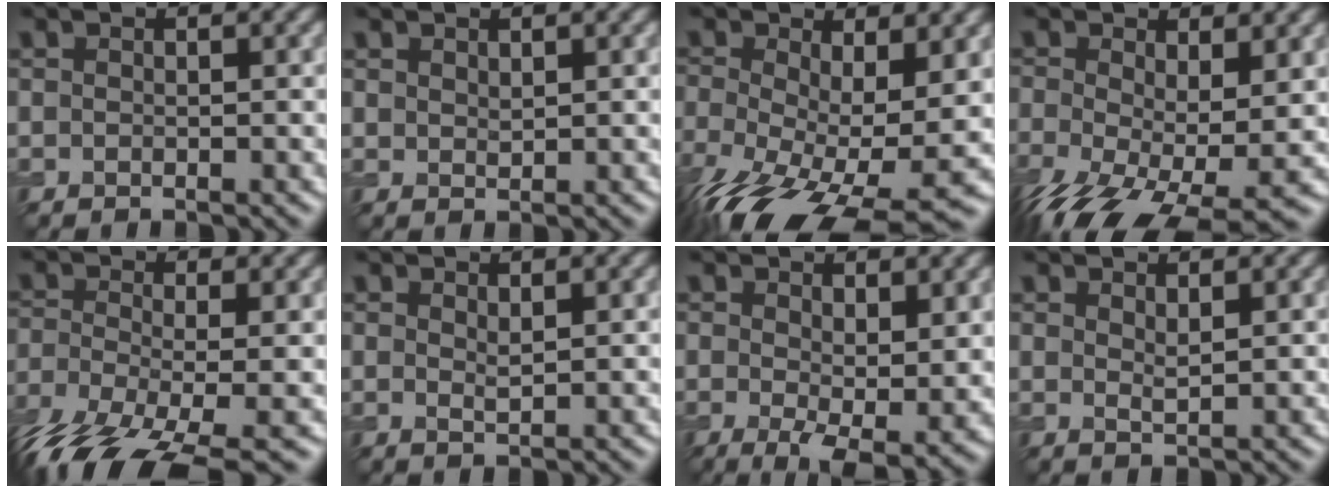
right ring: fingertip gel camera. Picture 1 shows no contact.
{"total": 0.8, "force": [0.7, 0.3, 0.3], "torque": [-0.010, -0.001, 0.017]}
{"total": 14.5, "force": [-5.1, 6.1, 12.0], "torque": [-0.231, -0.053, -0.071]}
{"total": 10.5, "force": [-4.2, 4.6, 8.5], "torque": [-0.181, -0.052, -0.063]}
{"total": 10.4, "force": [-6.3, 3.4, 7.6], "torque": [-0.160, -0.029, -0.116]}
{"total": 0.8, "force": [0.5, 0.2, 0.6], "torque": [-0.016, -0.004, 0.010]}
{"total": 5.3, "force": [0.2, 2.2, 4.8], "torque": [-0.081, -0.021, 0.010]}
{"total": 1.1, "force": [0.8, 0.2, 0.6], "torque": [-0.015, -0.001, 0.015]}